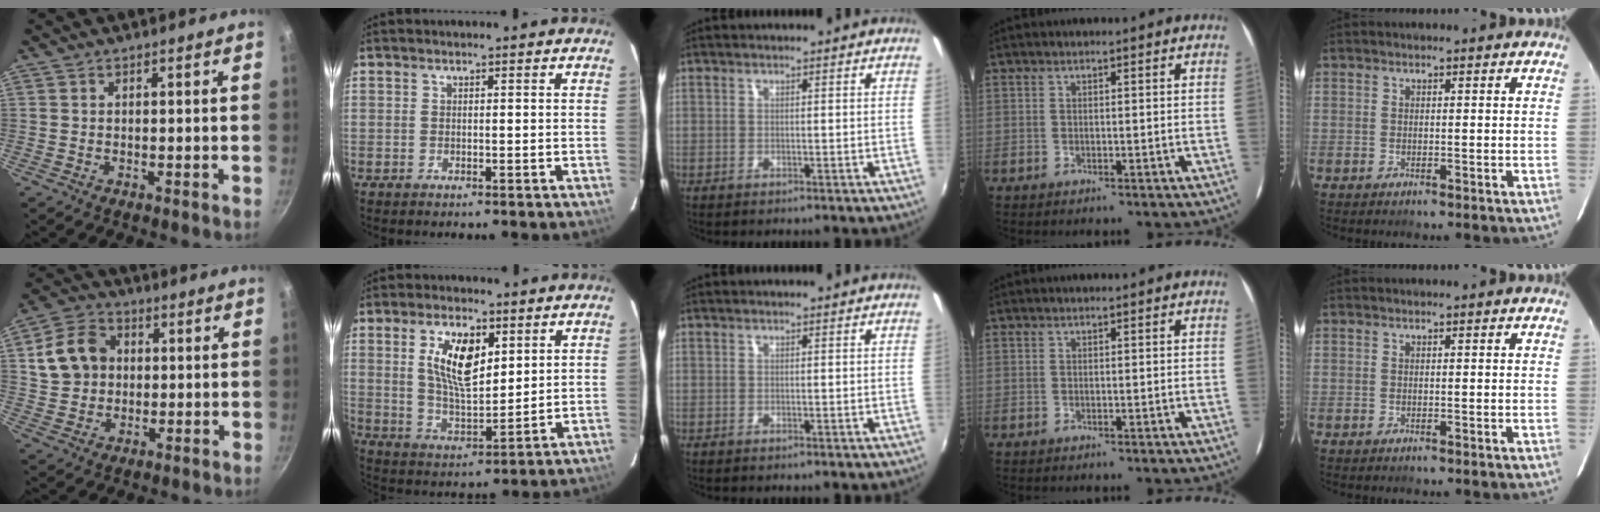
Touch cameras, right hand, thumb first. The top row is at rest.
{"thumb": {"total": 11.0, "force": [2.0, 9.0, 6.0], "torque": [-0.086, 0.015, 0.030]}, "index": {"total": 11.4, "force": [4.2, 5.1, 9.3], "torque": [-0.167, 0.004, 0.085]}}